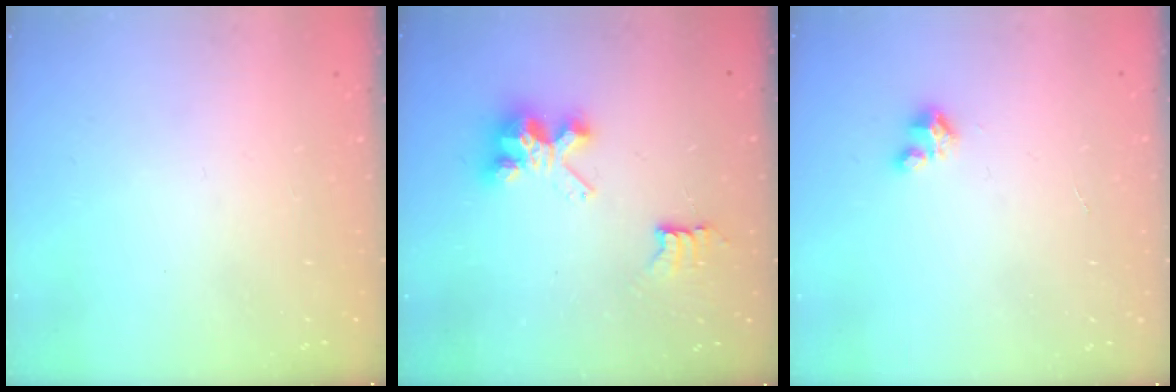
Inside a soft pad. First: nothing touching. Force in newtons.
{"total": 7.1, "press": 7.1, "slide": 0.2}
{"total": 2.4, "press": 2.4, "slide": 0.2}